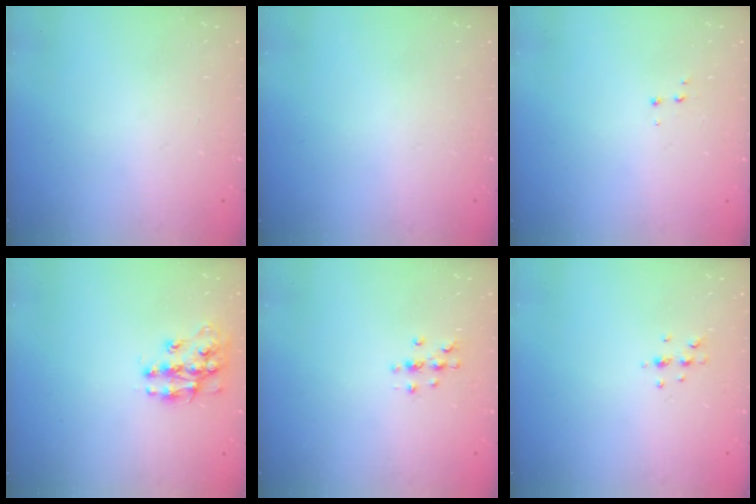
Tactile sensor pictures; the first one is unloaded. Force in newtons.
{"total": 0.0}
{"total": 3.4, "press": 3.3, "slide": 0.6}
{"total": 11.9, "press": 11.9, "slide": 0.9}
{"total": 4.9, "press": 4.9, "slide": 0.5}
{"total": 3.8, "press": 3.8, "slide": 0.7}